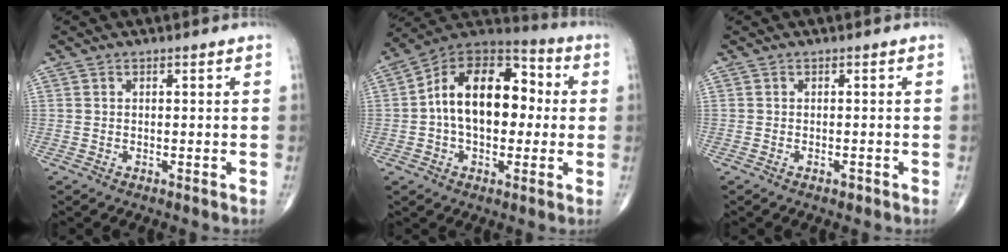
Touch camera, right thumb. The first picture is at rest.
{"total": 18.4, "force": [0.8, 11.4, 14.4], "torque": [-0.202, 0.042, 0.003]}
{"total": 1.0, "force": [-0.7, 0.4, 0.6], "torque": [-0.009, 0.003, -0.011]}